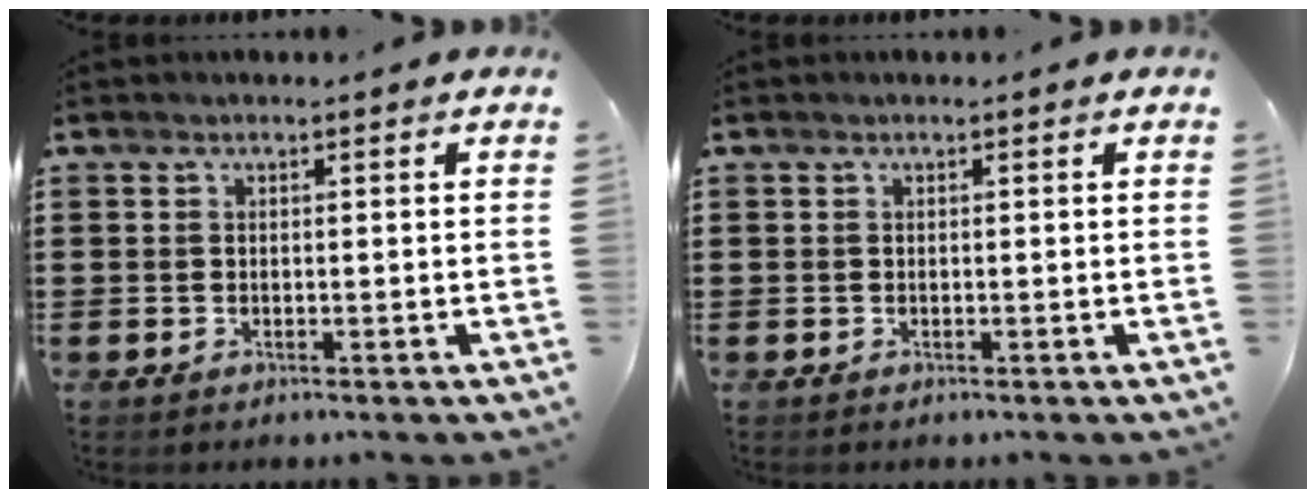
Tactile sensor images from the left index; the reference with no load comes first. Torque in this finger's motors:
{"motor_torque": [0.00, 0.00, 0.00, 0.00]}